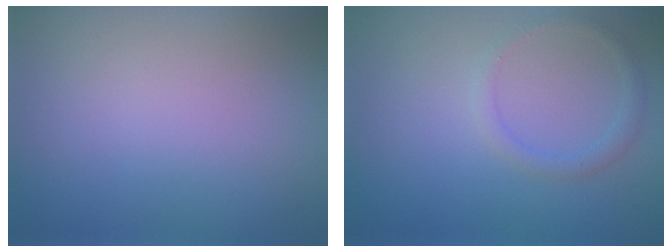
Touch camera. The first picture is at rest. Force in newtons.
{"total": 1.4, "press": 1.4, "slide": 0.2}